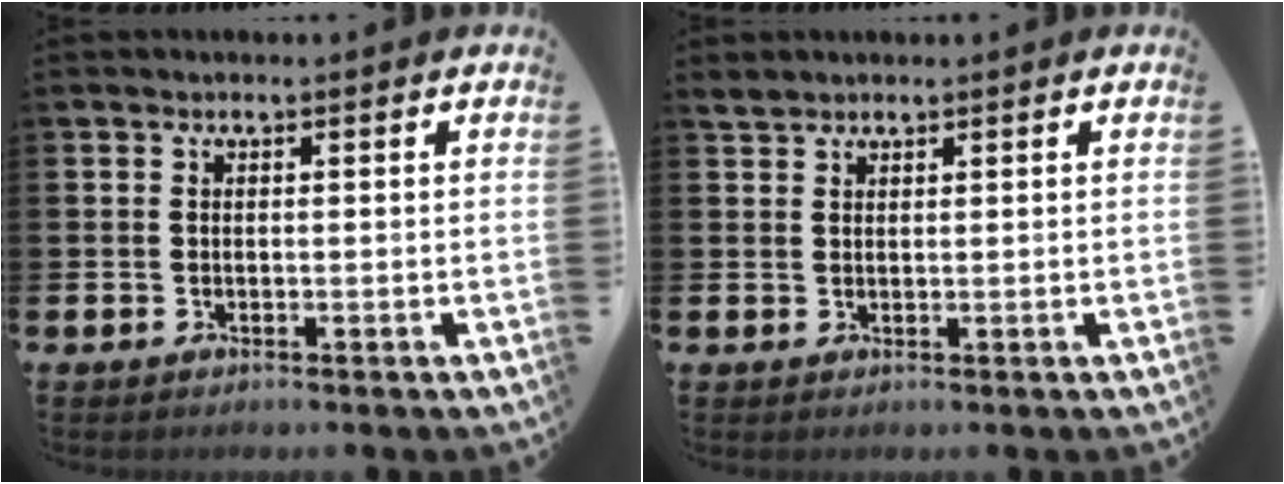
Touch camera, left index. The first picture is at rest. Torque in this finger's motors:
{"motor_torque": [0.12, -0.01, -0.03, 0.00]}